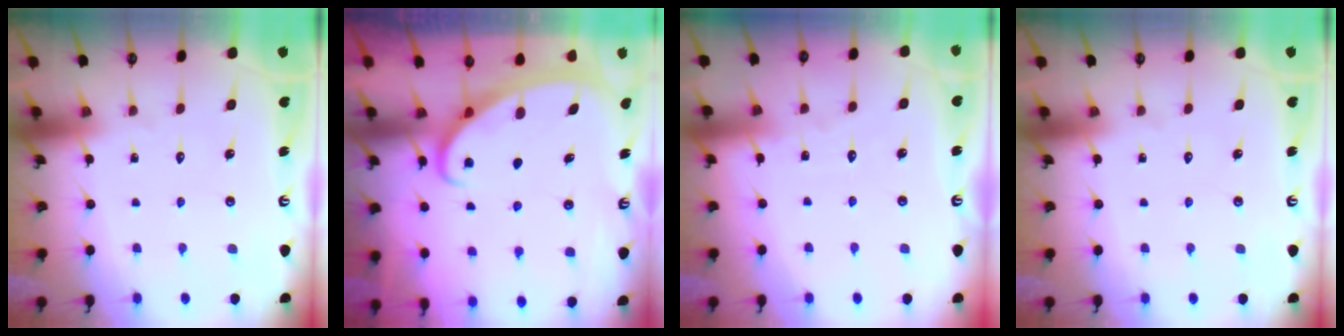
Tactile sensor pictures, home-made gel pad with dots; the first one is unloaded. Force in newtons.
{"total": 2.4, "press": 2.3, "slide": 0.4}
{"total": 2.4, "press": 2.4, "slide": 0.2}
{"total": 0.0}